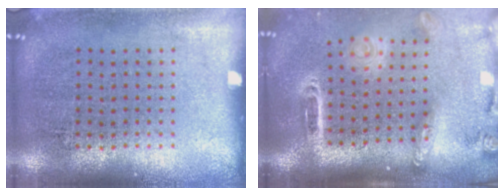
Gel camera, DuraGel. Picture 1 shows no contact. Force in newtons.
{"total": 2.5, "press": 1.9, "slide": 1.7}